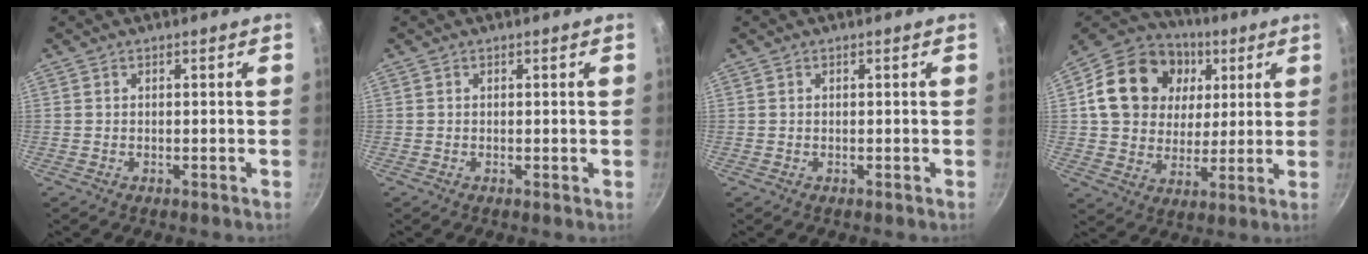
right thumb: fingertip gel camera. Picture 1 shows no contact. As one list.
[{"total": 0.0}, {"total": 0.0}, {"total": 20.4, "force": [5.5, 16.4, 10.9], "torque": [-0.175, 0.007, 0.089]}]